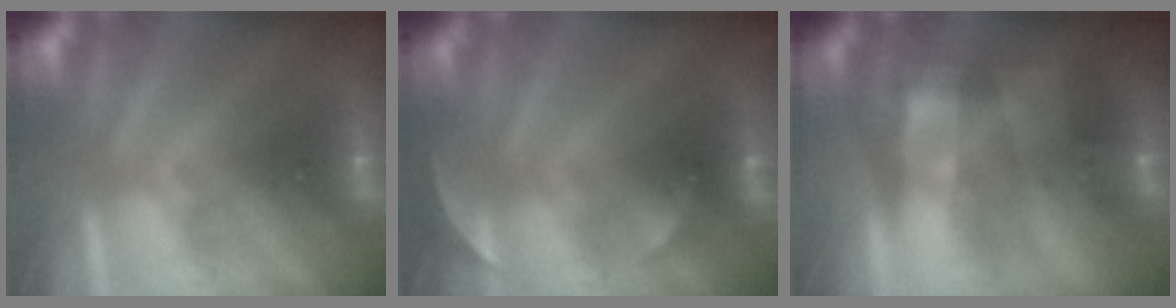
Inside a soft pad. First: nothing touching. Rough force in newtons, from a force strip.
{"total": 1.9}
{"total": 5.3}